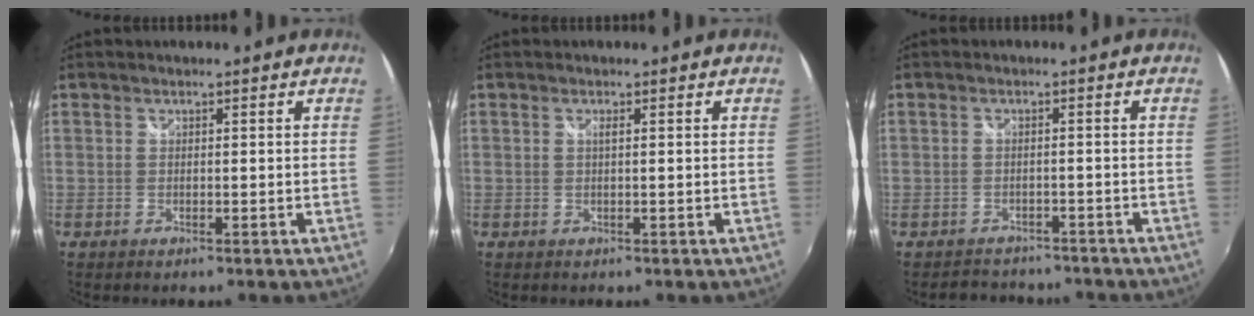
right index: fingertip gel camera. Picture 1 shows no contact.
{"total": 0.7, "force": [0.1, -0.2, 0.7], "torque": [-0.013, 0.000, 0.001]}
{"total": 5.3, "force": [-4.5, 2.8, 0.5], "torque": [-0.011, 0.012, -0.061]}